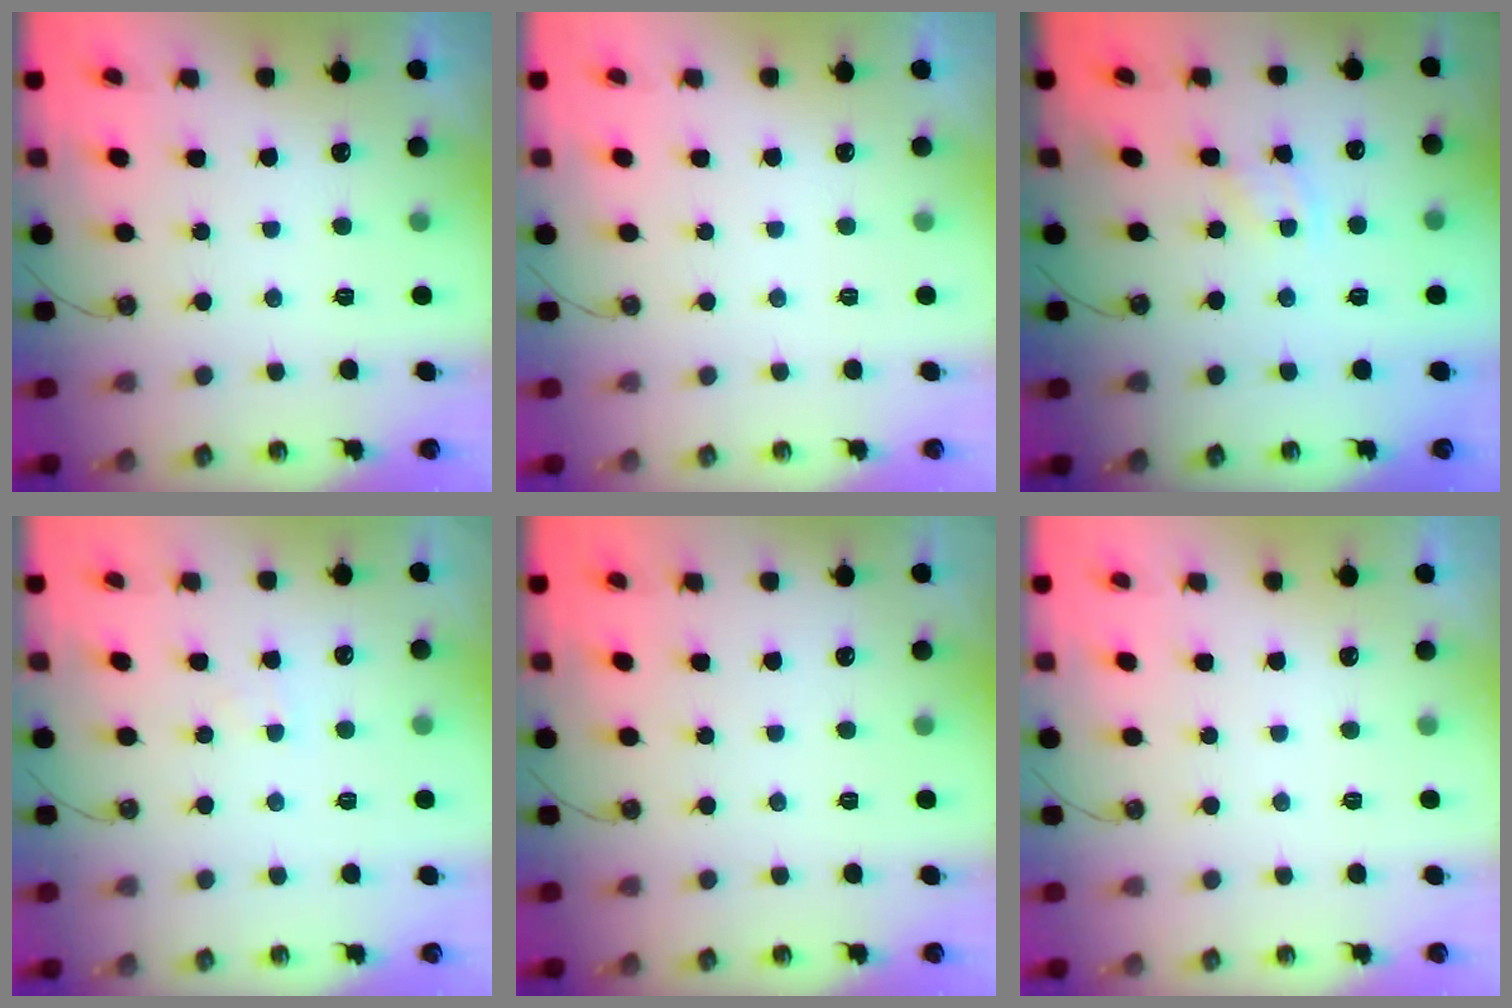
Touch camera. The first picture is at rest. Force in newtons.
{"total": 0.0}
{"total": 2.4, "press": 2.4, "slide": 0.3}
{"total": 3.4, "press": 3.4, "slide": 0.3}
{"total": 0.0}
{"total": 0.0}